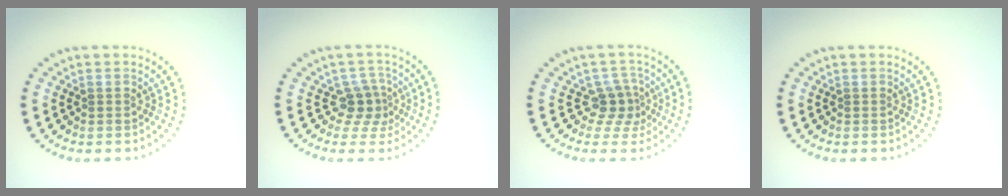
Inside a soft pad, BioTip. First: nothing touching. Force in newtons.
{"total": 2.6, "press": 1.7, "slide": 1.9}
{"total": 2.5, "press": 1.7, "slide": 1.9}
{"total": 0.0}